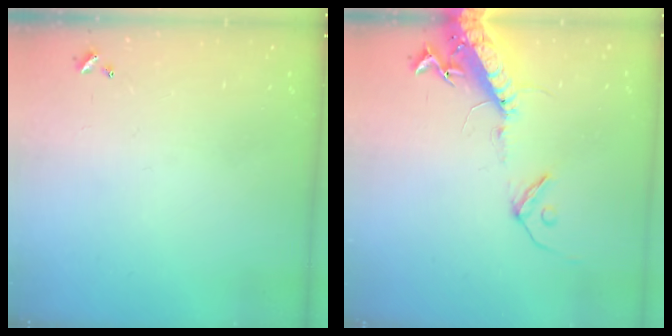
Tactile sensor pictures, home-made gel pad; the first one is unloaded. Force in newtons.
{"total": 16.3, "press": 15.8, "slide": 4.0}